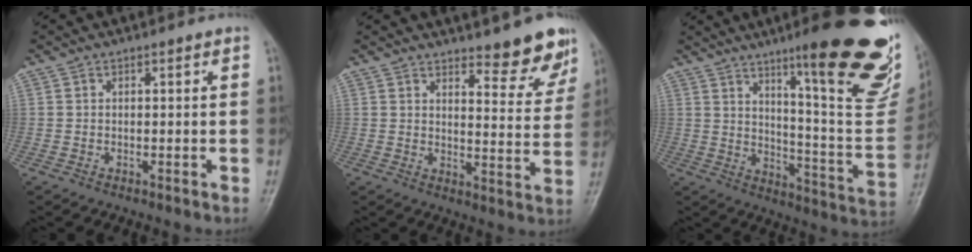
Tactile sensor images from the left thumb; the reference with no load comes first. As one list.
[{"total": 9.5, "force": [7.7, 2.5, 5.0], "torque": [-0.032, -0.061, 0.098]}, {"total": 27.2, "force": [15.0, 5.2, 22.1], "torque": [-0.242, -0.067, 0.220]}]